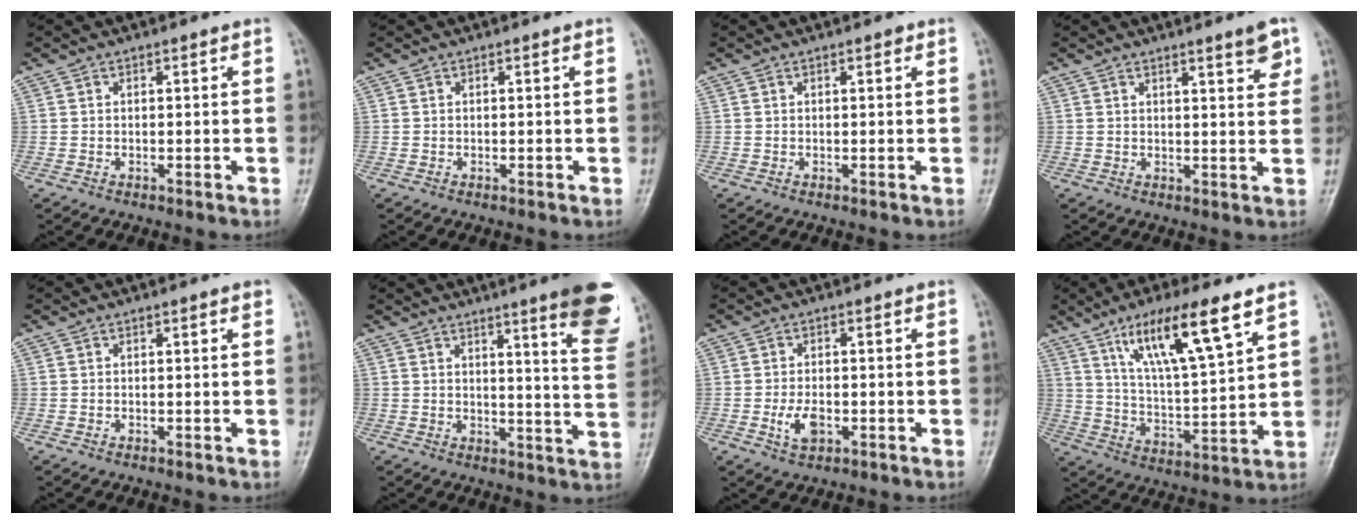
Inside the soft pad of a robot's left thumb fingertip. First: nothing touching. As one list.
[{"total": 0.0}, {"total": 0.6, "force": [0.4, 0.3, 0.4], "torque": [-0.006, -0.001, 0.003]}, {"total": 4.6, "force": [2.9, 0.7, 3.5], "torque": [-0.040, -0.018, 0.037]}, {"total": 0.5, "force": [0.3, 0.1, 0.4], "torque": [-0.007, 0.000, 0.001]}, {"total": 14.1, "force": [8.7, 1.6, 11.0], "torque": [-0.116, -0.051, 0.100]}, {"total": 4.2, "force": [-1.1, 2.4, 3.2], "torque": [-0.059, 0.000, -0.017]}, {"total": 15.4, "force": [8.8, 2.9, 12.4], "torque": [-0.211, -0.037, 0.164]}]